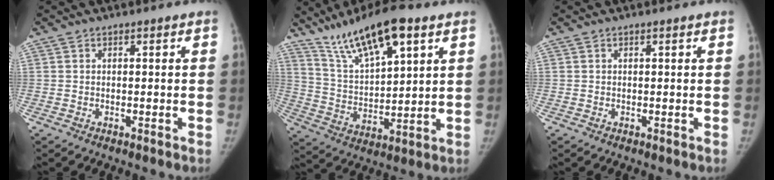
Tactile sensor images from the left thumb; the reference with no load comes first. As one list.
[{"total": 15.7, "force": [10.0, 4.6, 11.1], "torque": [-0.178, -0.035, 0.190]}, {"total": 0.0}]